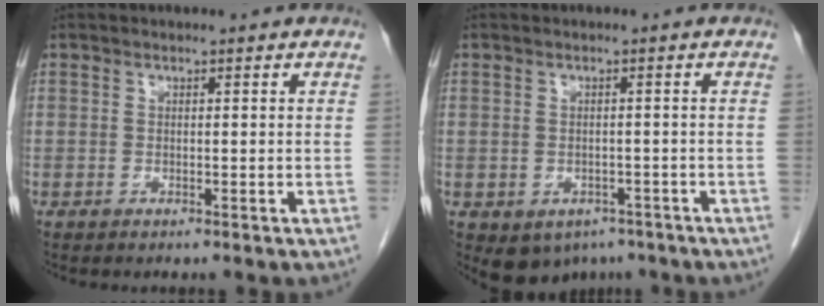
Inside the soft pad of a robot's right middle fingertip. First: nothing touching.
{"total": 5.4, "force": [-3.2, 4.1, 1.7], "torque": [-0.018, 0.004, -0.035]}